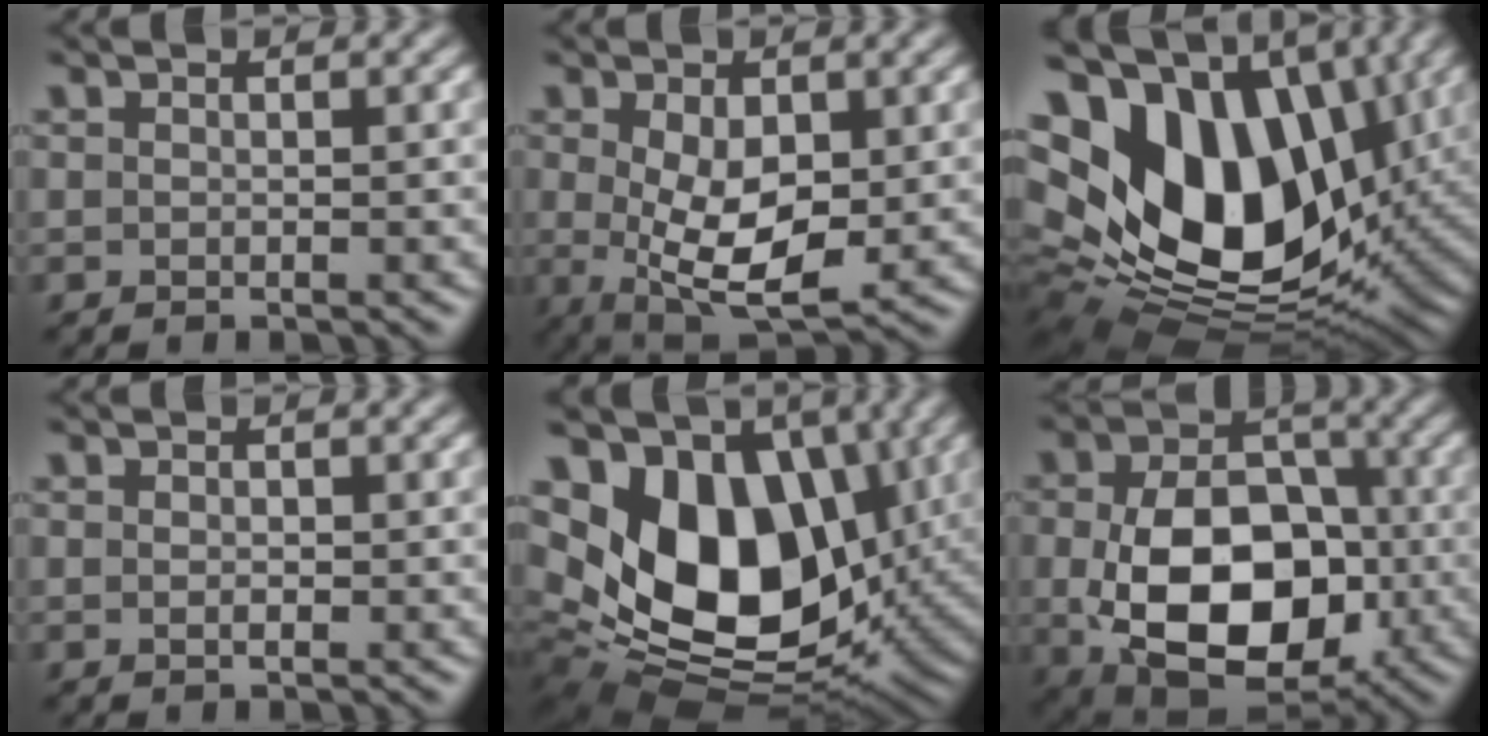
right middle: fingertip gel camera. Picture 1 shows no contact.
{"total": 7.2, "force": [-0.2, 3.6, 6.2], "torque": [-0.120, -0.011, 0.003]}
{"total": 17.9, "force": [4.4, 11.9, 12.6], "torque": [-0.241, 0.006, 0.078]}
{"total": 0.7, "force": [0.0, 0.4, 0.6], "torque": [-0.010, -0.002, 0.000]}
{"total": 14.5, "force": [3.2, 9.9, 10.1], "torque": [-0.169, -0.007, 0.053]}
{"total": 12.8, "force": [-1.9, 8.5, 9.4], "torque": [-0.168, -0.029, -0.025]}